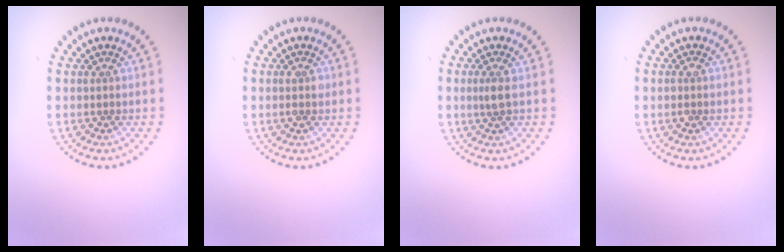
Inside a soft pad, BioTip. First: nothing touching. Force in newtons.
{"total": 1.1, "press": 1.1, "slide": 0.2}
{"total": 1.5, "press": 1.1, "slide": 1.0}
{"total": 1.1, "press": 1.1, "slide": 0.2}